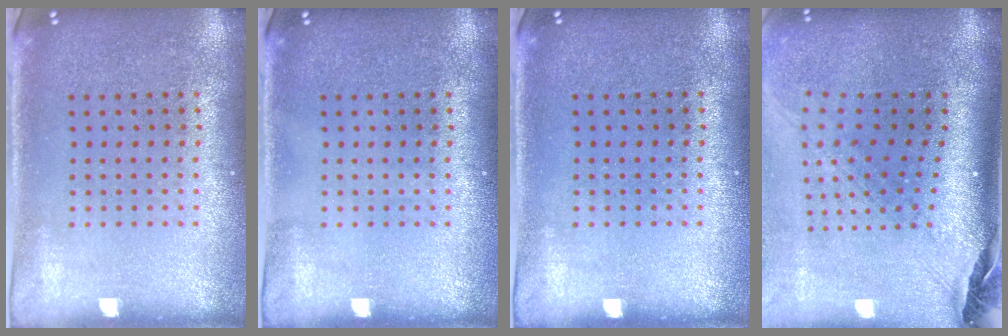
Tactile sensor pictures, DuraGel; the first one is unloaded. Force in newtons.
{"total": 0.0}
{"total": 0.0}
{"total": 2.7, "press": 1.9, "slide": 1.9}